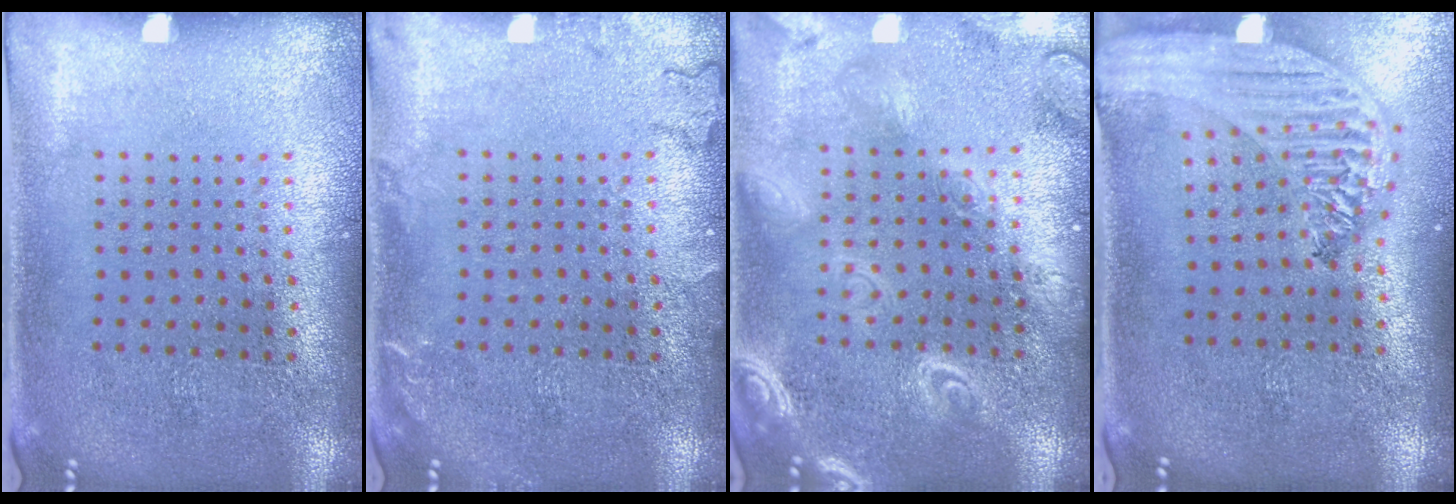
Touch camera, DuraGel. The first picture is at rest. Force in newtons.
{"total": 1.6, "press": 1.6, "slide": 0.3}
{"total": 3.4, "press": 3.4, "slide": 0.4}
{"total": 2.5, "press": 2.1, "slide": 1.3}